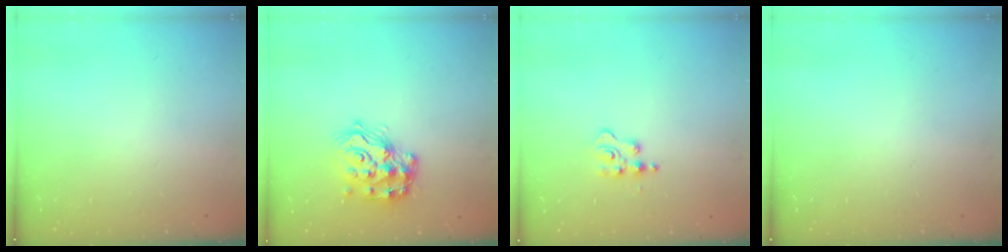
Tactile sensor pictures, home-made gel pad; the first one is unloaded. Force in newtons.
{"total": 17.0, "press": 17.0, "slide": 1.2}
{"total": 3.1, "press": 3.1, "slide": 0.5}
{"total": 0.0}